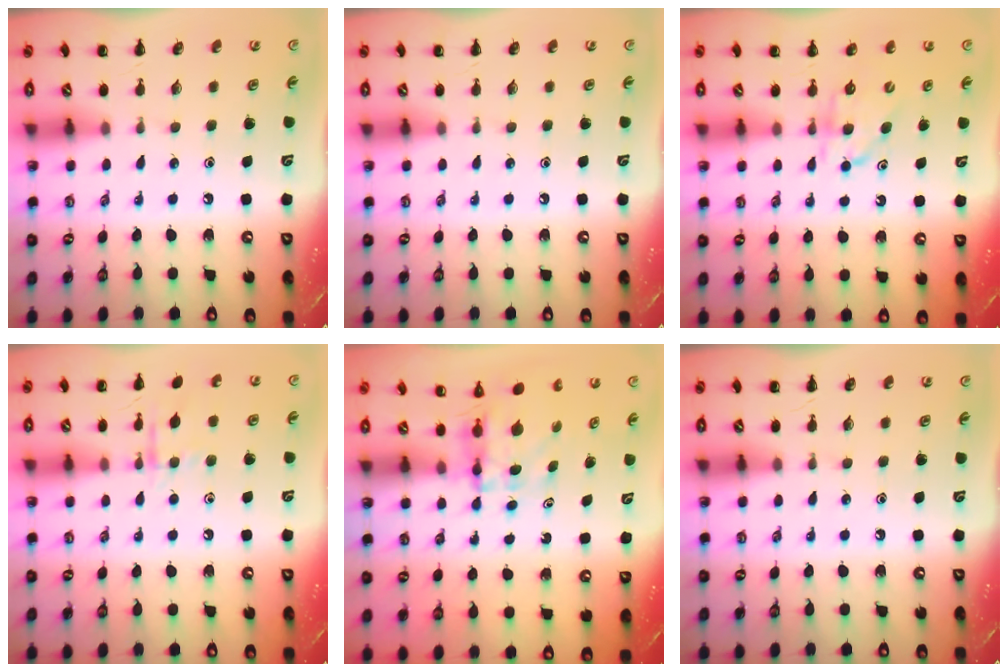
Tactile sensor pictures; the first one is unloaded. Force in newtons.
{"total": 0.0}
{"total": 5.3, "press": 5.3, "slide": 0.7}
{"total": 8.4, "press": 8.4, "slide": 0.7}
{"total": 3.9, "press": 3.9, "slide": 0.3}
{"total": 0.0}